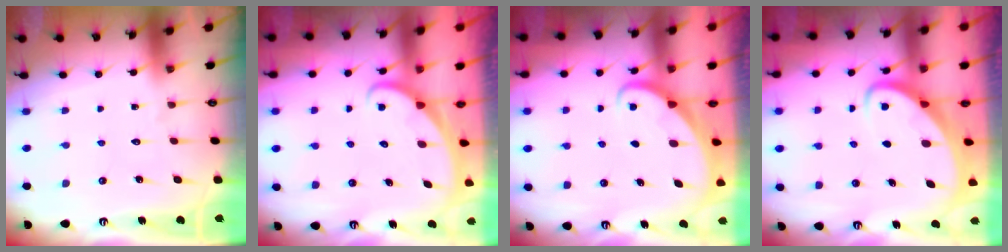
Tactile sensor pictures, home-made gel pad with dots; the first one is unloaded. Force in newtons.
{"total": 1.6, "press": 1.6, "slide": 0.0}
{"total": 2.0, "press": 2.0, "slide": 0.2}
{"total": 3.1, "press": 3.1, "slide": 0.4}